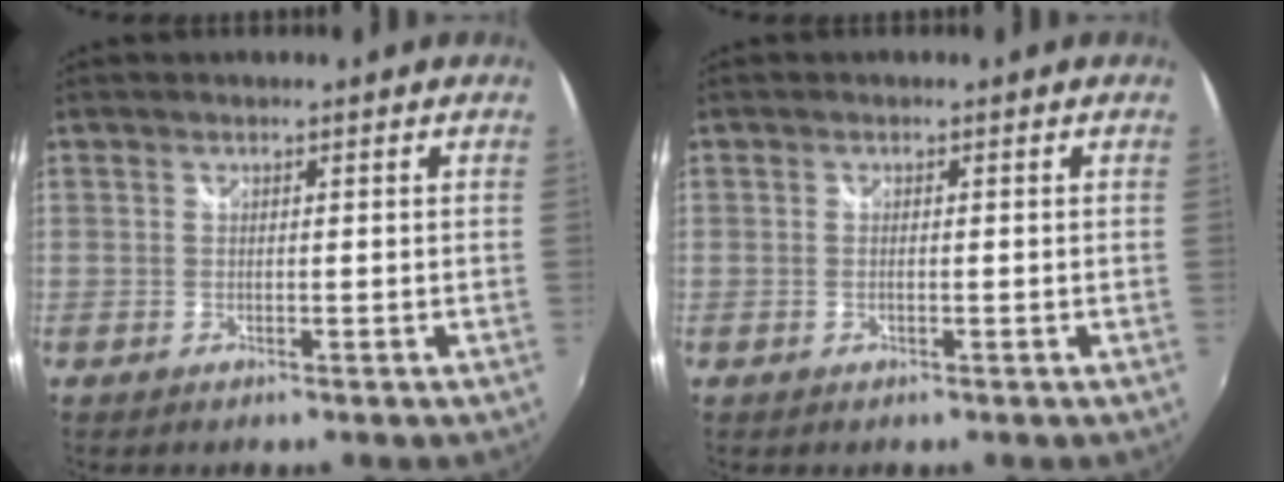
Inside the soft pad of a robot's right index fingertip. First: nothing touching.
{"total": 0.7, "force": [-0.2, 0.2, 0.6], "torque": [-0.014, -0.001, -0.005]}